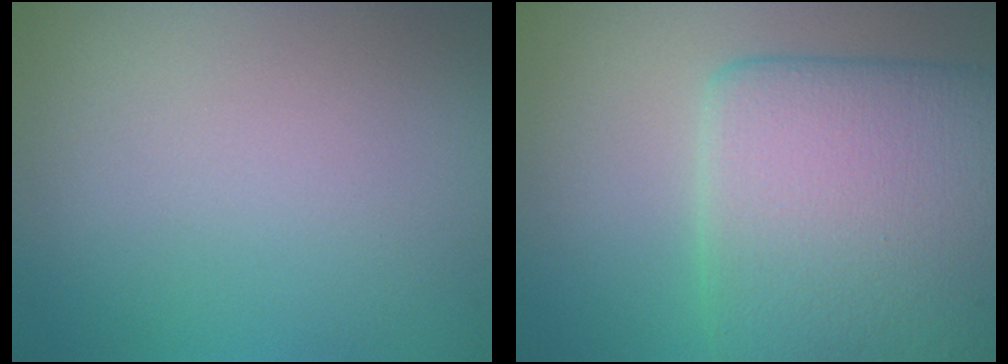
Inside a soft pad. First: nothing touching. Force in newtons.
{"total": 10.1, "press": 10.1, "slide": 0.6}